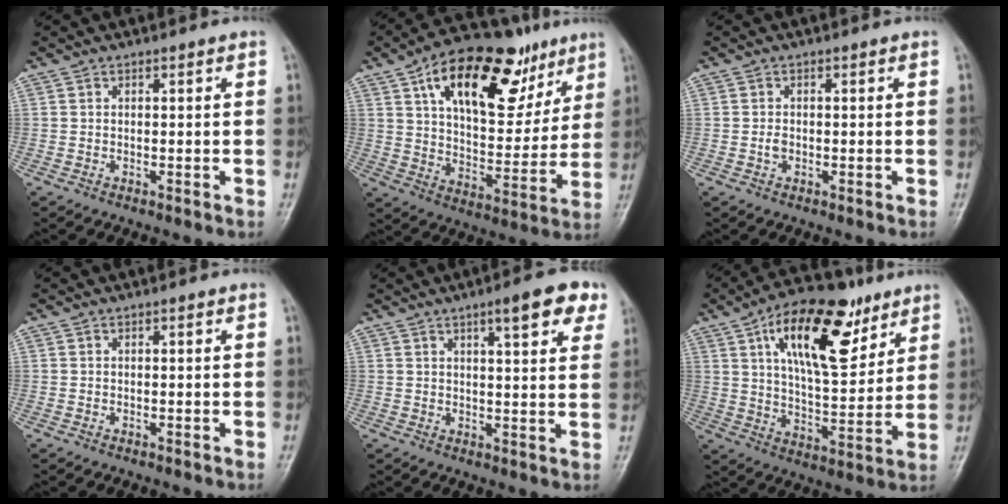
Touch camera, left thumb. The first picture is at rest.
{"total": 25.2, "force": [13.0, 12.6, 17.5], "torque": [-0.231, -0.018, 0.209]}
{"total": 1.3, "force": [-0.2, 0.9, 0.9], "torque": [-0.014, 0.002, -0.004]}
{"total": 0.0}
{"total": 9.1, "force": [5.0, 2.3, 7.2], "torque": [-0.073, -0.012, 0.061]}
{"total": 20.6, "force": [10.0, 9.3, 15.4], "torque": [-0.207, -0.032, 0.165]}